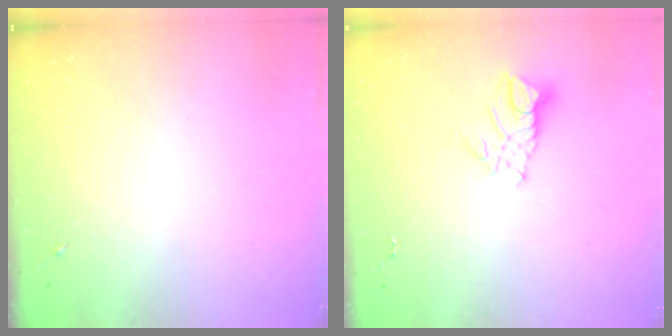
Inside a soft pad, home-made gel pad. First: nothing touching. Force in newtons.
{"total": 8.9, "press": 8.9, "slide": 0.8}